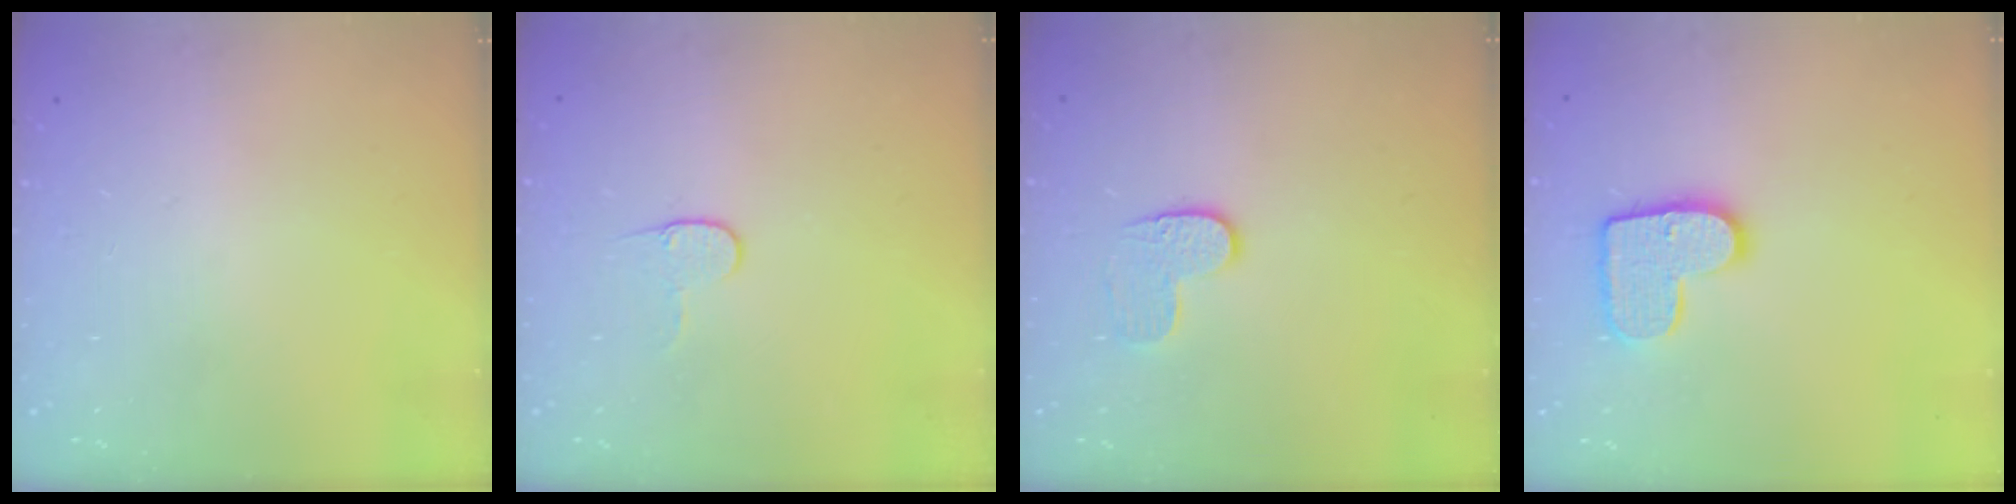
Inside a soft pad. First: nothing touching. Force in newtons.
{"total": 4.3, "press": 4.3, "slide": 0.4}
{"total": 6.5, "press": 6.4, "slide": 0.5}
{"total": 11.8, "press": 11.7, "slide": 0.6}